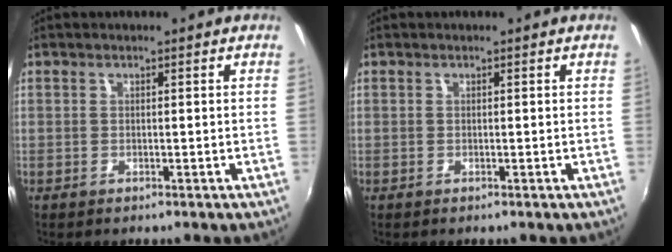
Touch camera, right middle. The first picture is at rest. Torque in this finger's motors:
{"motor_torque": [0.00, 0.00, -0.02, -0.01]}